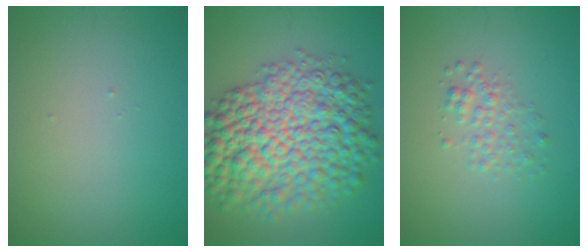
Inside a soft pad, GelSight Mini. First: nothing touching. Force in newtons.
{"total": 12.3, "press": 12.3, "slide": 0.2}
{"total": 1.8, "press": 1.8, "slide": 0.1}